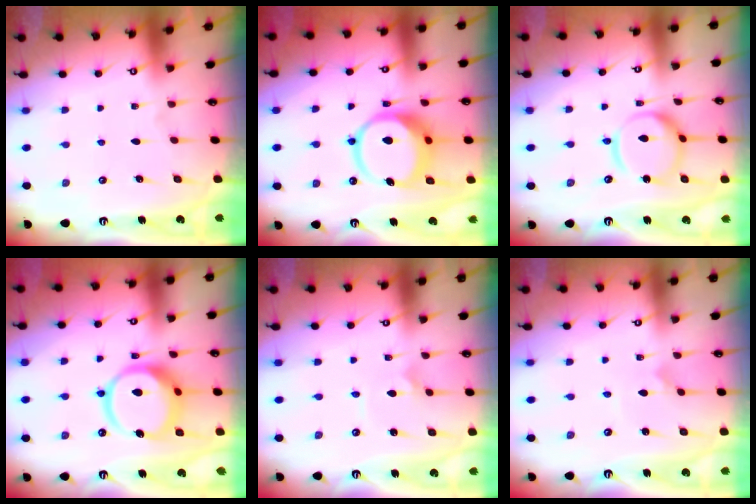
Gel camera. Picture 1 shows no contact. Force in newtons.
{"total": 13.0, "press": 12.9, "slide": 1.5}
{"total": 13.6, "press": 13.5, "slide": 1.2}
{"total": 14.7, "press": 14.5, "slide": 2.4}
{"total": 3.5, "press": 3.5, "slide": 0.3}
{"total": 1.9, "press": 1.9, "slide": 0.2}